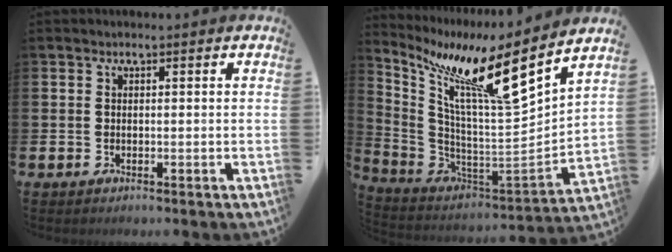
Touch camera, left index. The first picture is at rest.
{"total": 12.5, "force": [8.4, 1.3, 9.1], "torque": [-0.199, -0.055, 0.125]}